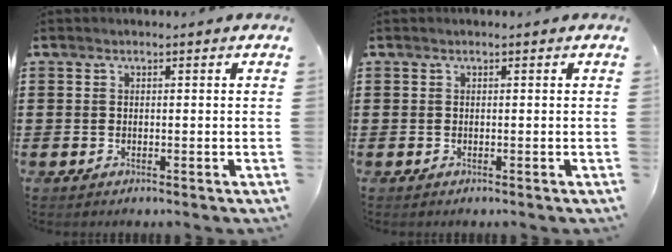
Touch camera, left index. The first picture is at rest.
{"total": 0.0}